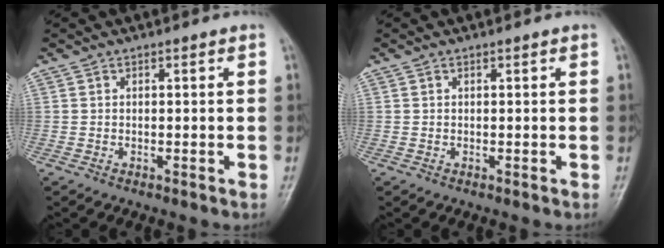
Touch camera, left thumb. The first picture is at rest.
{"total": 0.0}